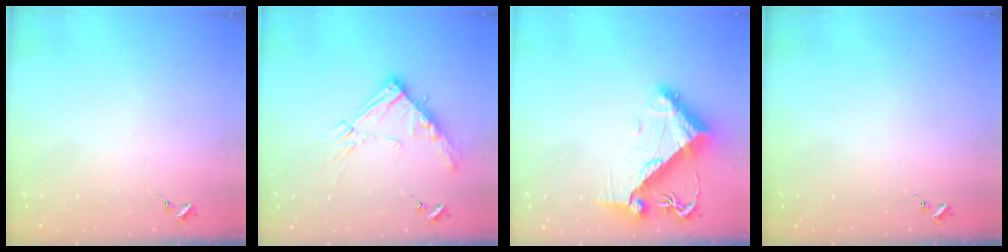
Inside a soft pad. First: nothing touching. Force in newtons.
{"total": 14.3, "press": 14.2, "slide": 1.4}
{"total": 11.0, "press": 10.9, "slide": 1.4}
{"total": 0.0}